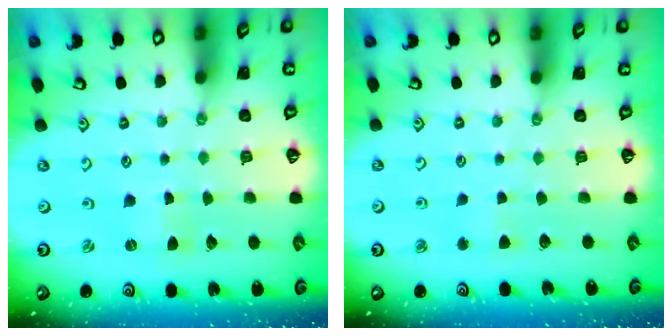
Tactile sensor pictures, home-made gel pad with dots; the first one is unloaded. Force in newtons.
{"total": 1.9, "press": 1.9, "slide": 0.5}